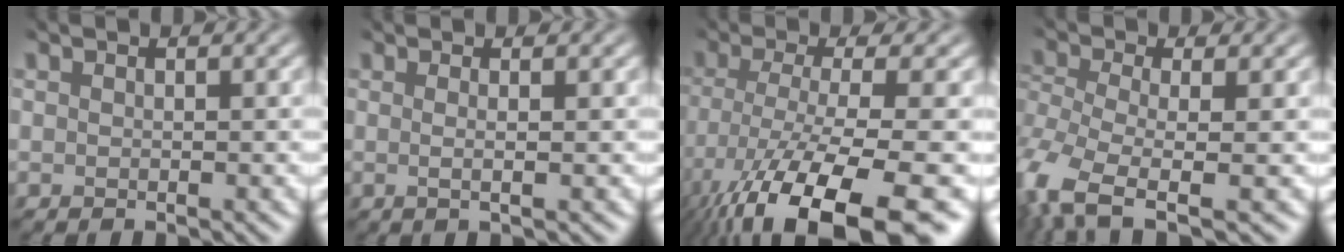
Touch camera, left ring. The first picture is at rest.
{"total": 2.9, "force": [0.9, 1.0, 2.5], "torque": [-0.023, 0.010, -0.014]}
{"total": 14.1, "force": [-8.2, 3.4, 10.9], "torque": [-0.189, -0.031, -0.124]}
{"total": 6.4, "force": [-4.2, 2.0, 4.4], "torque": [-0.109, -0.015, -0.087]}